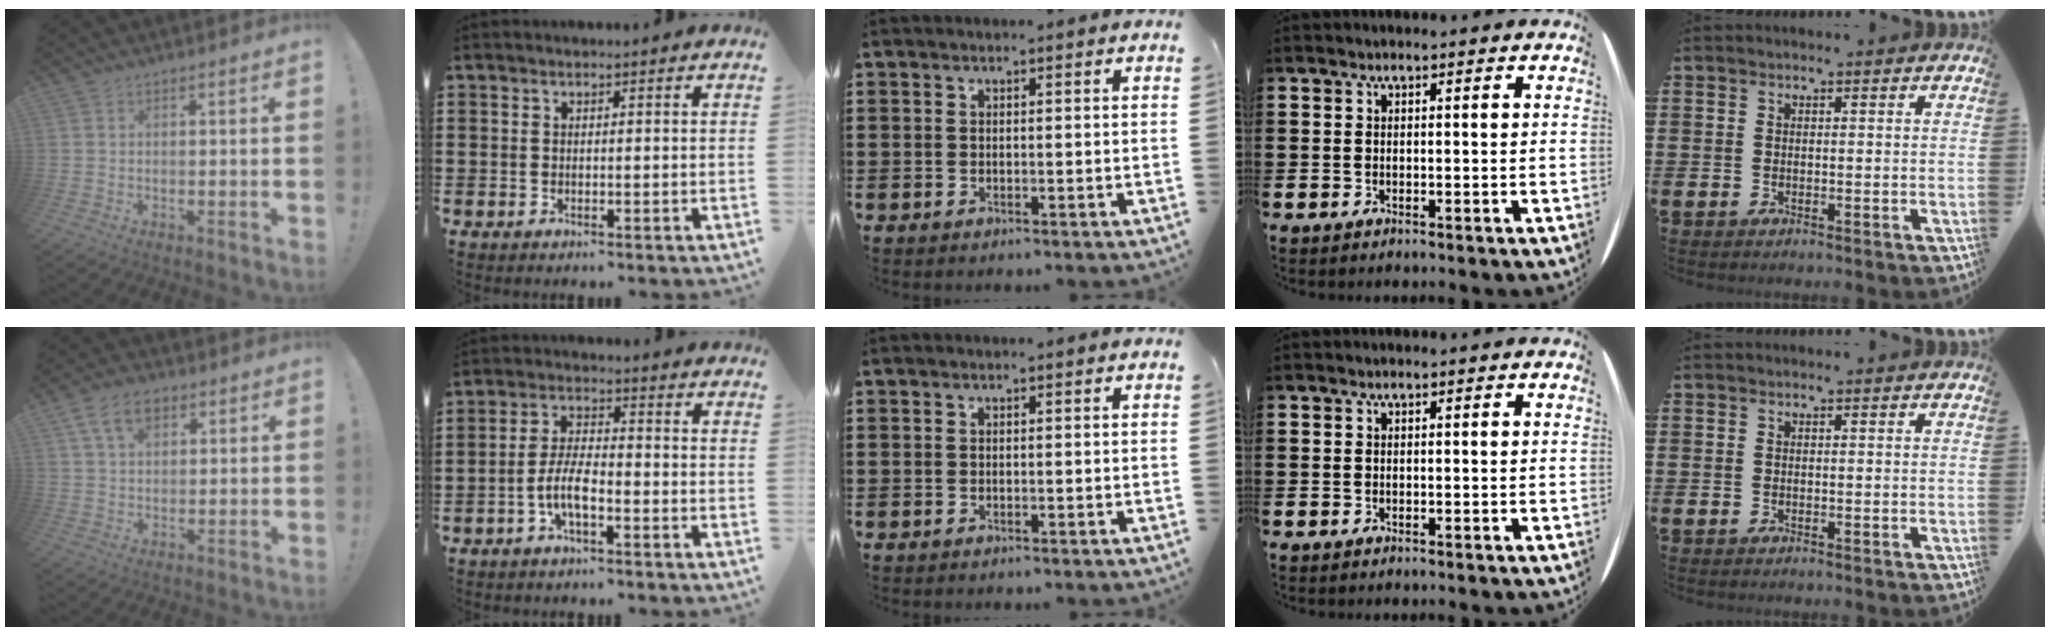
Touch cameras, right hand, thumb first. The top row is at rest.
{"thumb": {"total": 8.5, "force": [3.9, 5.3, 5.3], "torque": [-0.089, 0.005, 0.074]}, "index": {"total": 5.9, "force": [-2.5, 1.9, 5.0], "torque": [-0.118, -0.005, -0.055]}}